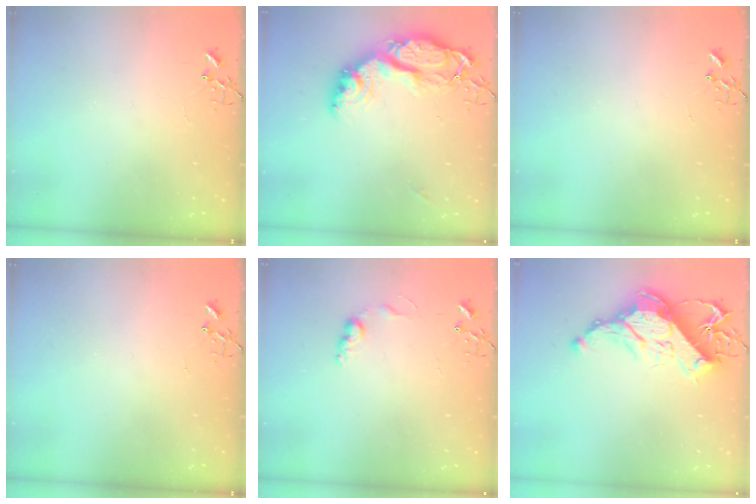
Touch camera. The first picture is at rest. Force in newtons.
{"total": 19.0, "press": 19.0, "slide": 1.8}
{"total": 0.0}
{"total": 0.0}
{"total": 7.0, "press": 7.0, "slide": 0.2}
{"total": 15.9, "press": 15.8, "slide": 2.4}